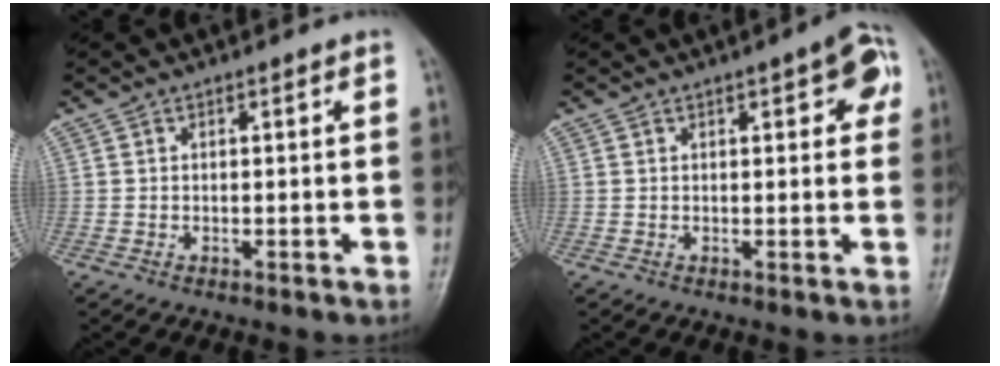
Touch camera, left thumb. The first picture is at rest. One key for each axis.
{"total": 6.0, "fx": 2.1, "fy": 2.2, "fz": 5.1, "tx": -0.044, "ty": 0.006, "tz": 0.017}